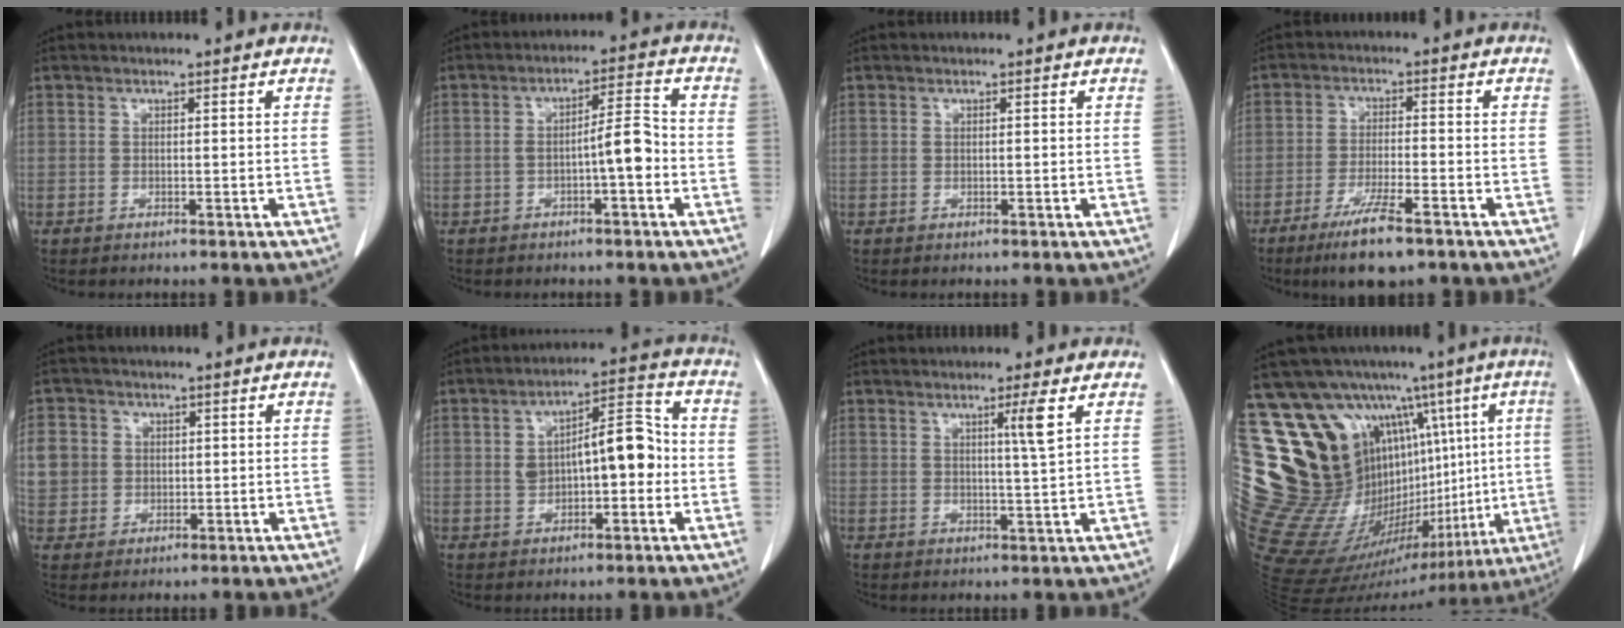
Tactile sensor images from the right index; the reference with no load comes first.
{"total": 5.5, "force": [-1.6, 0.7, 5.2], "torque": [-0.081, 0.019, -0.025]}
{"total": 0.0}
{"total": 8.2, "force": [-5.4, 1.1, 6.1], "torque": [-0.111, -0.017, -0.090]}
{"total": 8.1, "force": [1.4, 7.7, 2.1], "torque": [-0.061, 0.020, 0.037]}
{"total": 10.1, "force": [-0.1, 3.9, 9.4], "torque": [-0.151, 0.038, 0.001]}
{"total": 3.8, "force": [1.8, -0.9, 3.2], "torque": [-0.053, -0.011, 0.033]}
{"total": 31.0, "force": [7.8, 18.1, 23.9], "torque": [-0.388, 0.102, 0.164]}